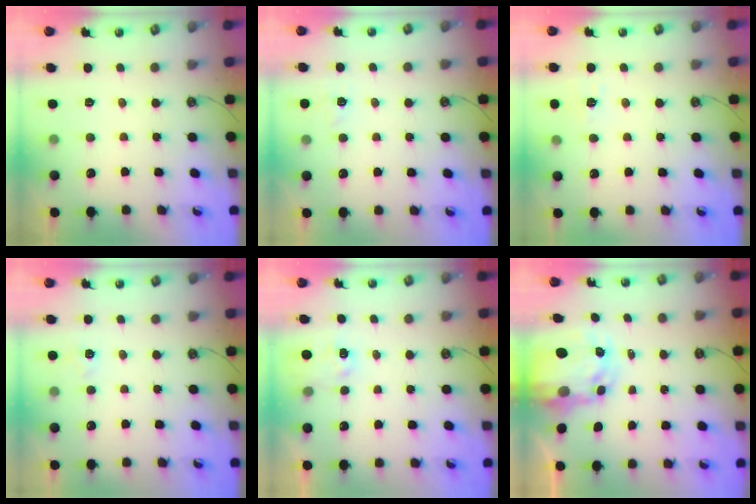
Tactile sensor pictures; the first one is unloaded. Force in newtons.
{"total": 3.3, "press": 3.2, "slide": 0.5}
{"total": 6.9, "press": 6.9, "slide": 0.6}
{"total": 3.4, "press": 3.3, "slide": 0.5}
{"total": 2.6, "press": 2.6, "slide": 0.4}
{"total": 5.2, "press": 5.2, "slide": 0.4}